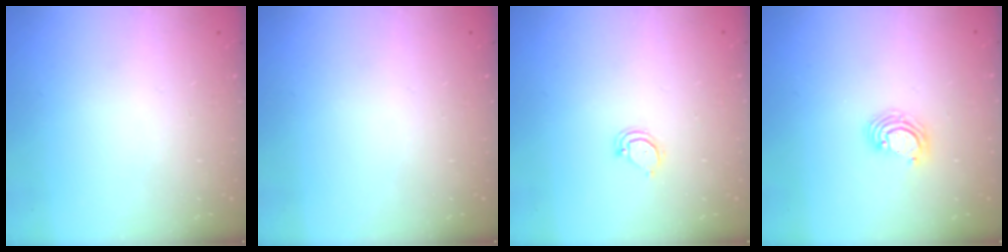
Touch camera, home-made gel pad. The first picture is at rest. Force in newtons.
{"total": 0.0}
{"total": 3.4, "press": 3.4, "slide": 0.6}
{"total": 3.6, "press": 3.6, "slide": 0.2}